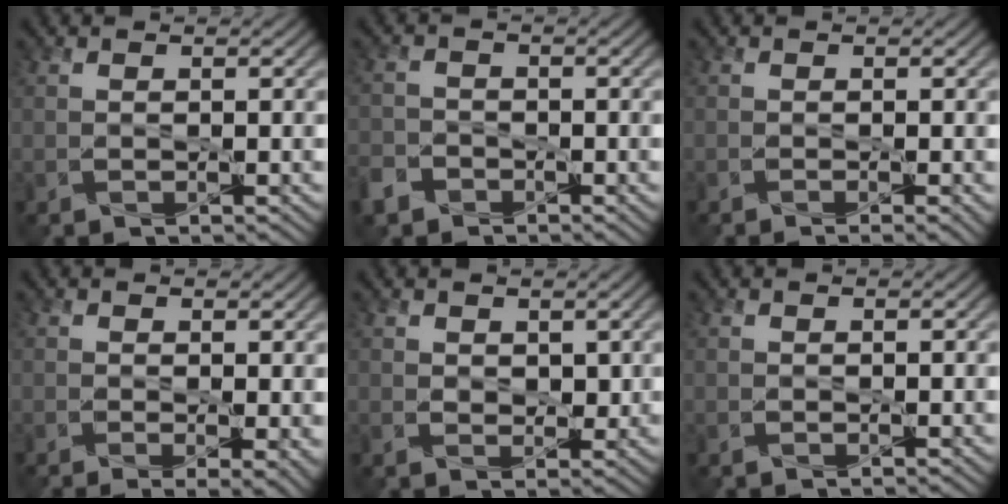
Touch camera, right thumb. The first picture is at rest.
{"total": 3.2, "force": [-2.2, 2.1, 1.0], "torque": [-0.029, -0.005, -0.054]}
{"total": 1.4, "force": [-0.6, 0.1, 1.2], "torque": [-0.017, -0.004, -0.012]}
{"total": 3.5, "force": [-0.7, 1.0, 3.3], "torque": [-0.056, -0.011, -0.008]}
{"total": 1.8, "force": [1.0, 1.2, 0.9], "torque": [-0.019, -0.007, 0.019]}
{"total": 0.0}